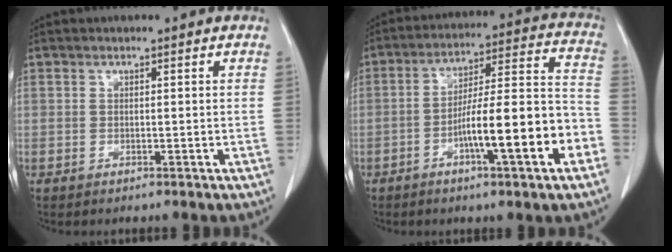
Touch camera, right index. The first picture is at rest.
{"total": 15.8, "force": [-5.9, 1.3, 14.7], "torque": [-0.221, 0.015, -0.091]}